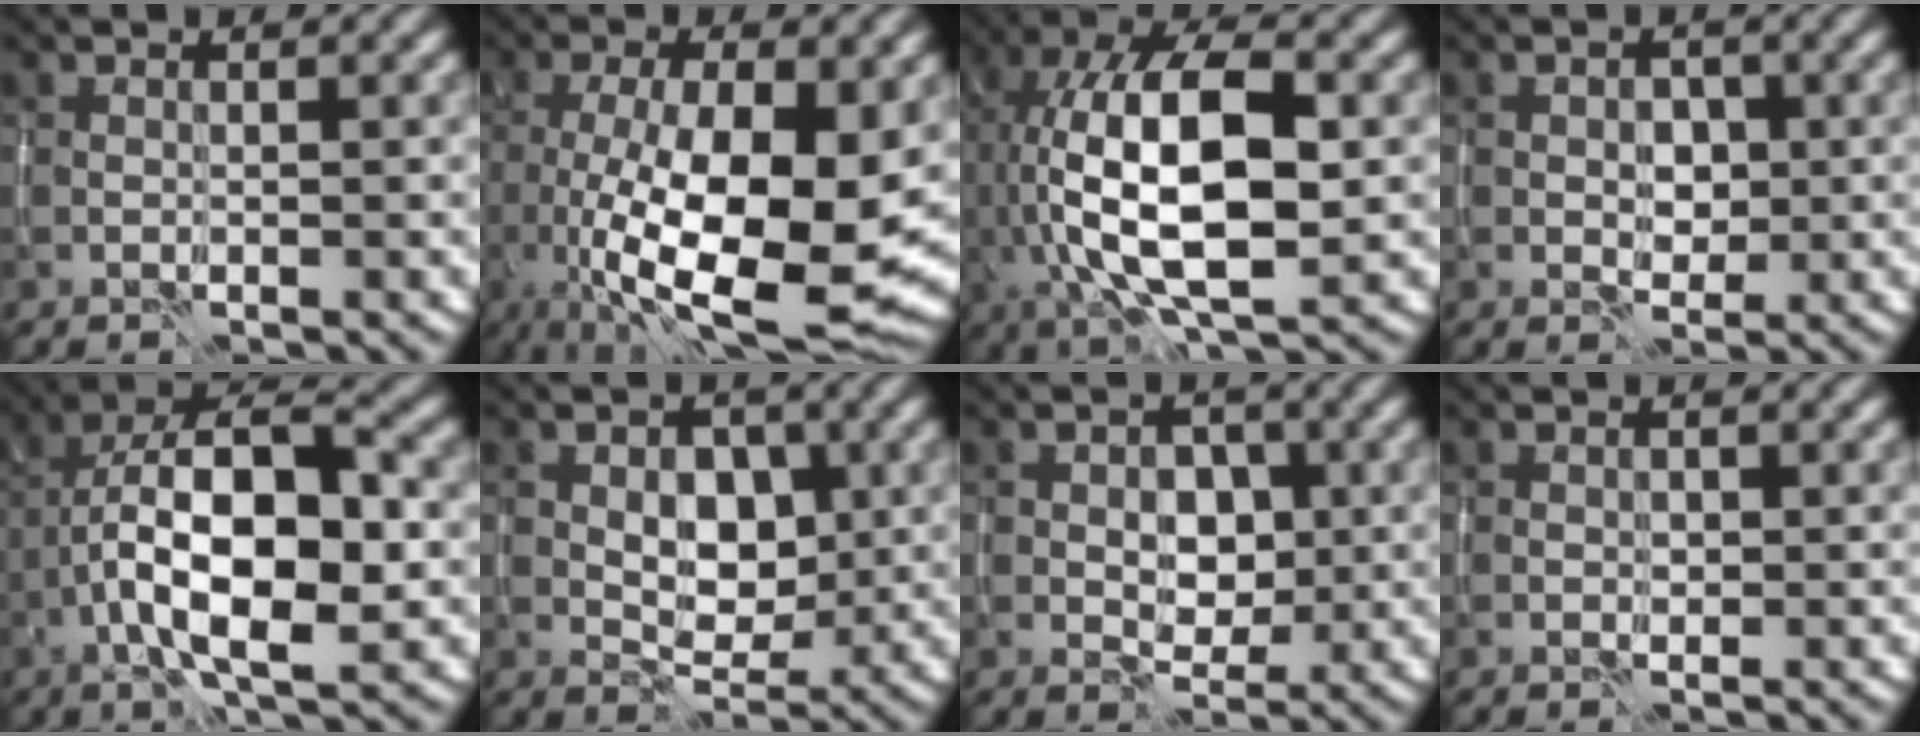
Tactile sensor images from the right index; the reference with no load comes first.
{"total": 12.9, "force": [-1.8, 4.5, 11.9], "torque": [-0.191, -0.022, -0.030]}
{"total": 12.9, "force": [0.5, 5.6, 11.6], "torque": [-0.215, 0.014, 0.001]}
{"total": 2.4, "force": [0.1, 1.8, 1.5], "torque": [-0.027, -0.002, 0.000]}
{"total": 11.2, "force": [-2.0, 4.3, 10.2], "torque": [-0.174, 0.015, -0.035]}
{"total": 4.4, "force": [0.4, 3.0, 3.2], "torque": [-0.043, -0.004, 0.008]}
{"total": 3.7, "force": [0.1, 2.8, 2.5], "torque": [-0.036, -0.004, 0.002]}
{"total": 0.6, "force": [0.0, 0.6, 0.3], "torque": [-0.005, -0.002, 0.004]}